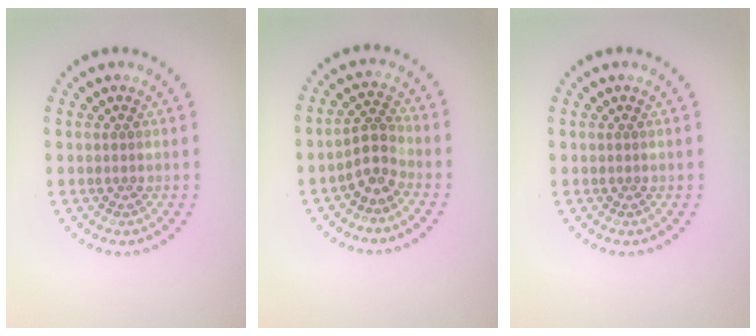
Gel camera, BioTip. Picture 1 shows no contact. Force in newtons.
{"total": 2.4, "press": 1.9, "slide": 1.5}
{"total": 0.0}